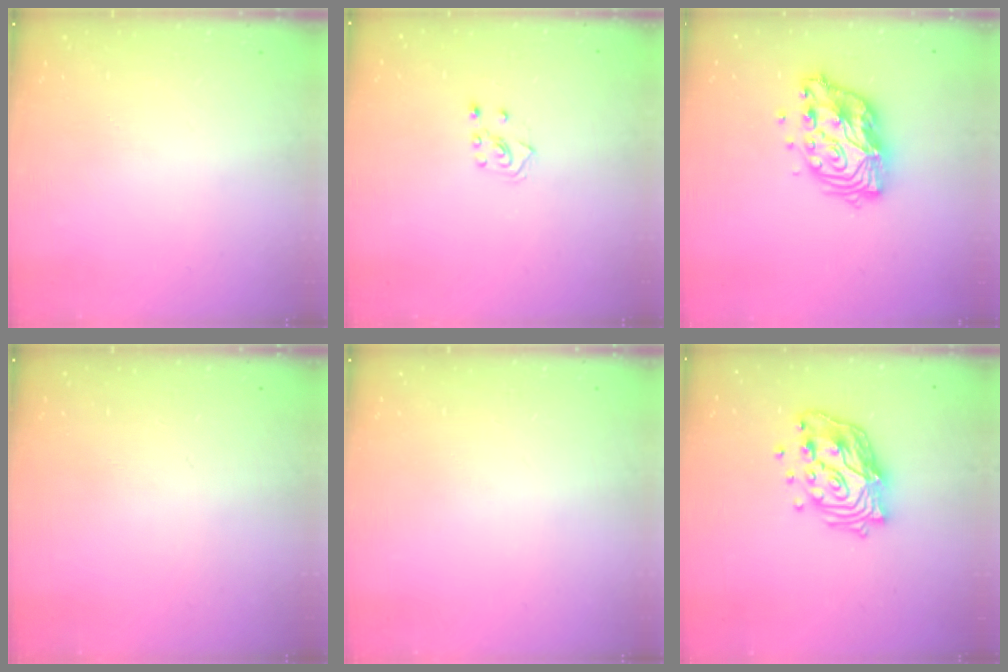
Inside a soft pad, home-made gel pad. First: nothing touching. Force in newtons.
{"total": 2.8, "press": 2.7, "slide": 0.5}
{"total": 12.4, "press": 12.3, "slide": 1.1}
{"total": 0.0}
{"total": 0.0}
{"total": 15.2, "press": 15.1, "slide": 1.5}